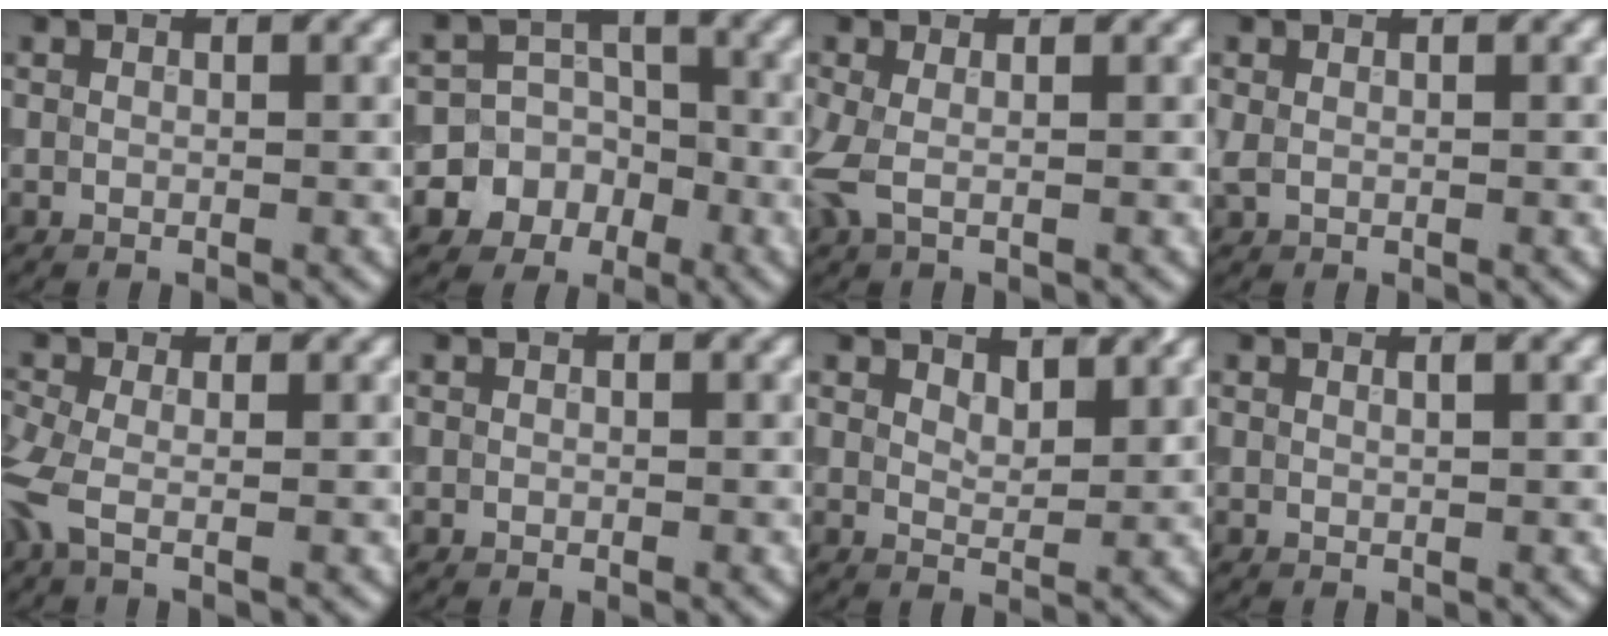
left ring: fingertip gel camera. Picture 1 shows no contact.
{"total": 8.0, "force": [-3.7, 6.9, 1.1], "torque": [-0.002, 0.000, -0.078]}
{"total": 2.0, "force": [0.0, 0.6, 1.9], "torque": [-0.048, -0.001, -0.006]}
{"total": 0.8, "force": [0.2, 0.5, 0.6], "torque": [-0.014, 0.001, 0.003]}
{"total": 2.9, "force": [-1.0, 1.0, 2.6], "torque": [-0.070, -0.008, -0.030]}
{"total": 0.0}
{"total": 2.3, "force": [1.8, 0.9, 1.1], "torque": [-0.018, -0.001, 0.032]}
{"total": 0.9, "force": [0.5, 0.3, 0.6], "torque": [-0.004, -0.001, 0.002]}